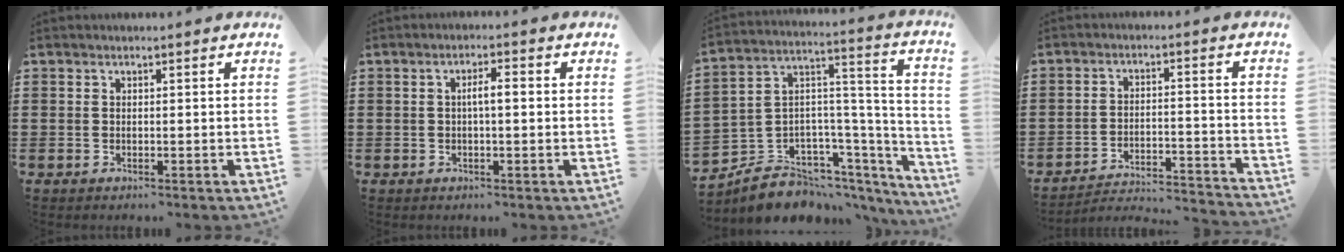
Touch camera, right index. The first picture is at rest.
{"total": 2.6, "force": [0.0, 0.5, 2.6], "torque": [-0.046, 0.002, -0.002]}
{"total": 6.4, "force": [-5.1, 3.9, 0.6], "torque": [-0.019, -0.007, -0.091]}
{"total": 3.2, "force": [-3.1, 0.4, 0.8], "torque": [-0.022, -0.002, -0.070]}